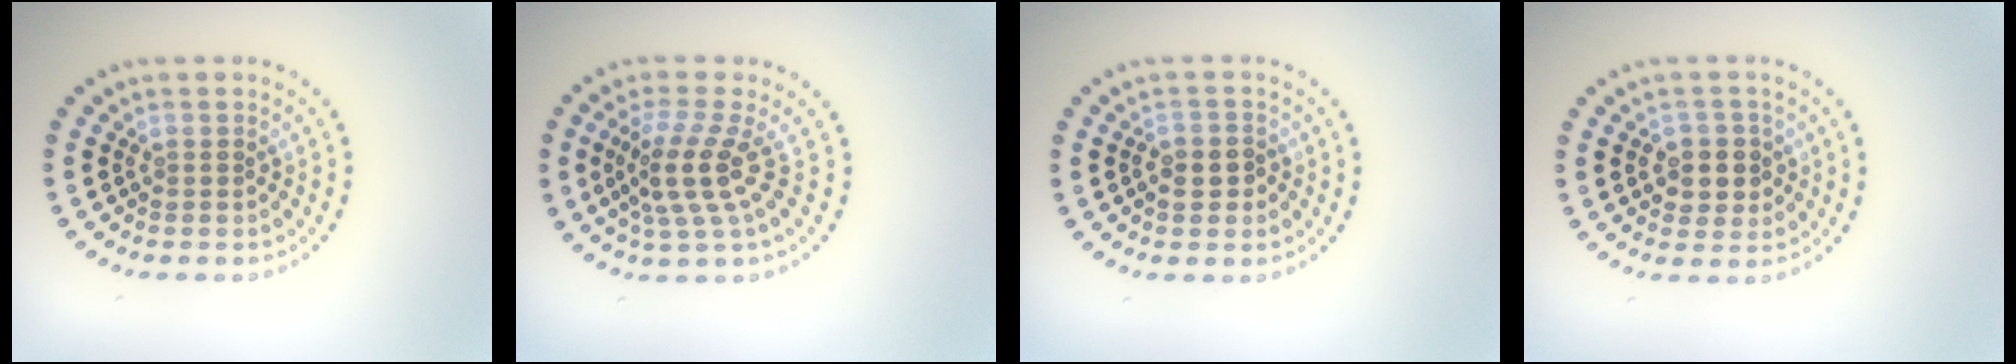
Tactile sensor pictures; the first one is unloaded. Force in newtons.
{"total": 3.6, "press": 2.7, "slide": 2.5}
{"total": 2.0, "press": 1.9, "slide": 0.6}
{"total": 2.9, "press": 2.7, "slide": 0.9}